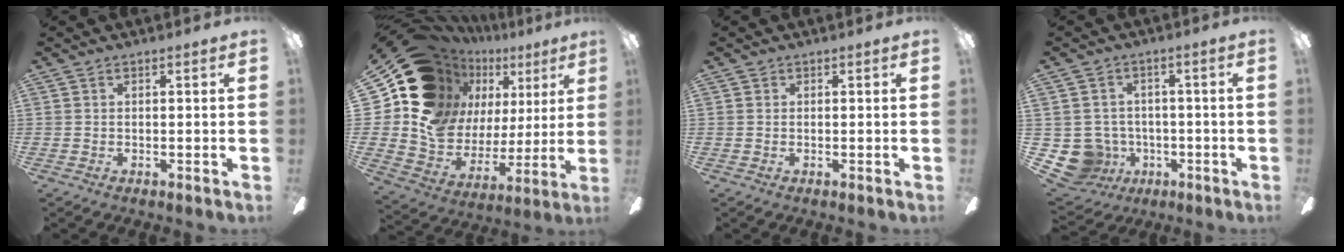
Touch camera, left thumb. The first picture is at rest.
{"total": 16.1, "force": [8.4, 12.4, 5.8], "torque": [-0.127, -0.074, 0.176]}
{"total": 0.0}
{"total": 9.2, "force": [-2.7, 8.4, 2.5], "torque": [-0.097, 0.016, -0.042]}